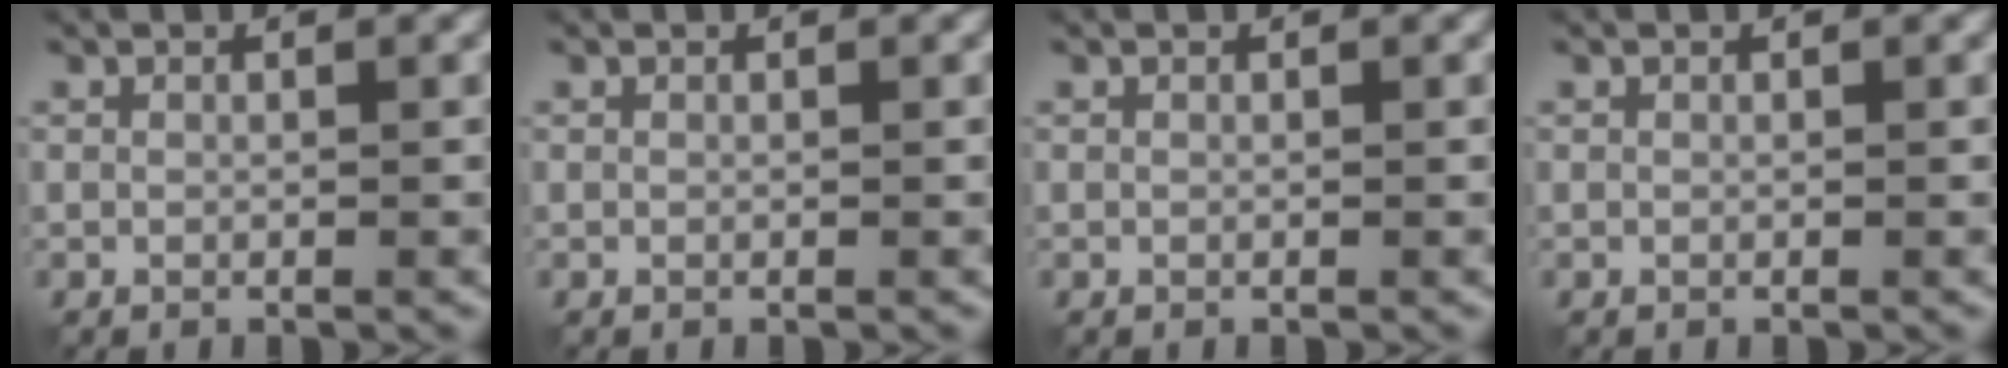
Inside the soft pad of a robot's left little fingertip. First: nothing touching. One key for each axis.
{"total": 0.0}
{"total": 0.0}
{"total": 0.0}